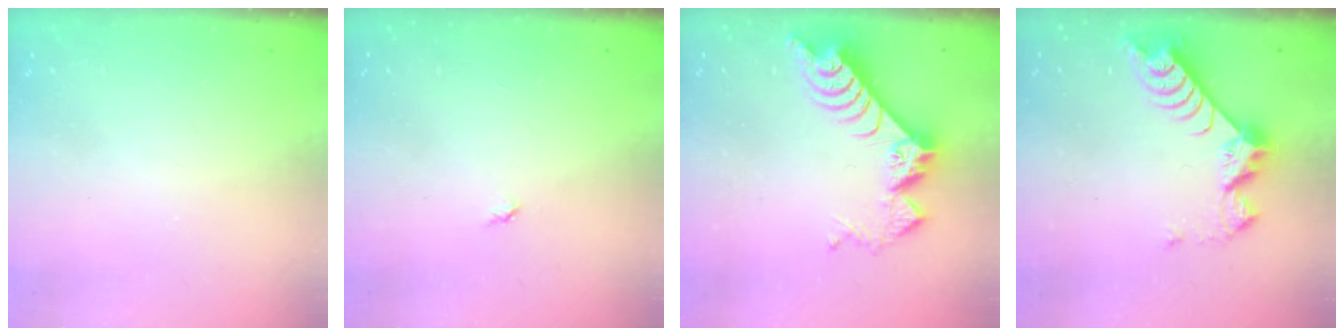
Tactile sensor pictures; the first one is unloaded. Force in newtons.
{"total": 2.8, "press": 2.8, "slide": 0.4}
{"total": 9.8, "press": 9.7, "slide": 0.9}
{"total": 8.2, "press": 8.2, "slide": 0.5}